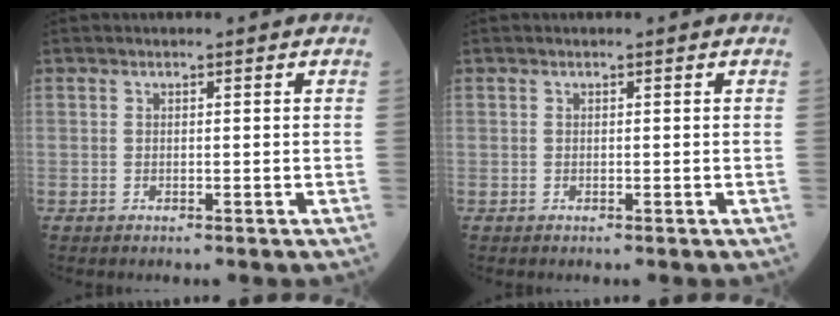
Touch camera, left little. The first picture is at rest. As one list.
[{"total": 0.0}]